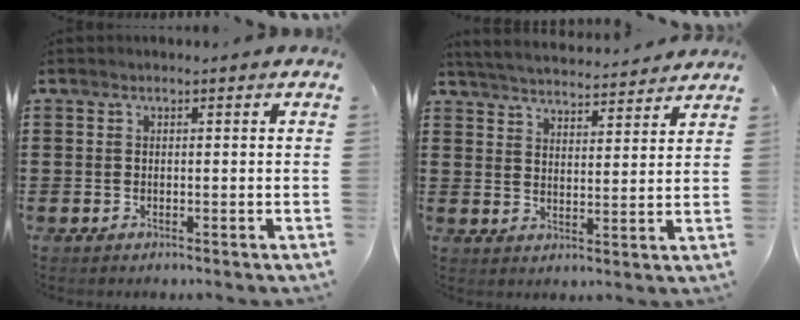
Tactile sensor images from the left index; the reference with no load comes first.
{"total": 4.5, "force": [4.5, -0.1, 0.6], "torque": [-0.031, -0.030, 0.076]}